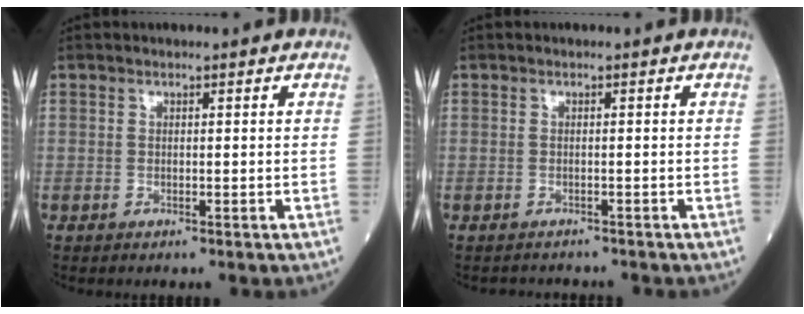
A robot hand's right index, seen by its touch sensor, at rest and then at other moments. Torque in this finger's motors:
{"motor_torque": [-0.02, 0.14, -0.08, 0.00]}